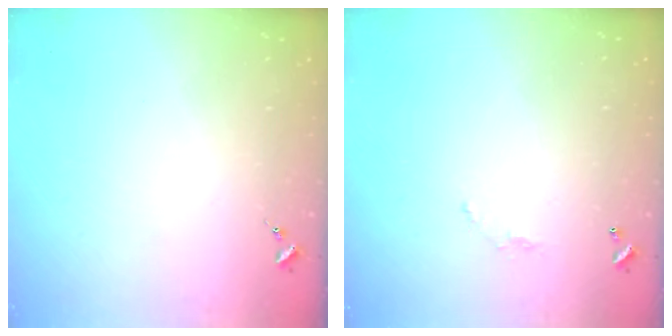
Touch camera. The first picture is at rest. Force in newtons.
{"total": 3.9, "press": 3.9, "slide": 0.1}